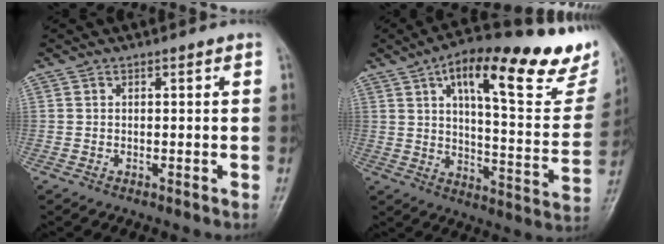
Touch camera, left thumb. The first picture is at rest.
{"total": 26.3, "force": [16.4, 7.8, 19.0], "torque": [-0.233, -0.048, 0.230]}